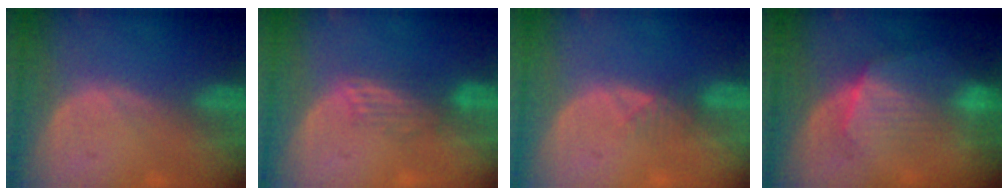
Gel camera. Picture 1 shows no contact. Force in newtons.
{"total": 2.7, "press": 2.7, "slide": 0.4}
{"total": 1.9, "press": 1.6, "slide": 1.0}
{"total": 7.1, "press": 7.0, "slide": 1.3}